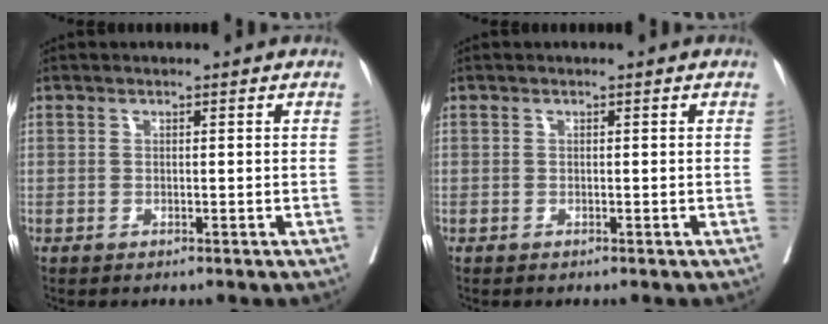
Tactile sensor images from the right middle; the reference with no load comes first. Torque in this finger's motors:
{"motor_torque": [-0.10, -0.11, -0.30, -0.21]}